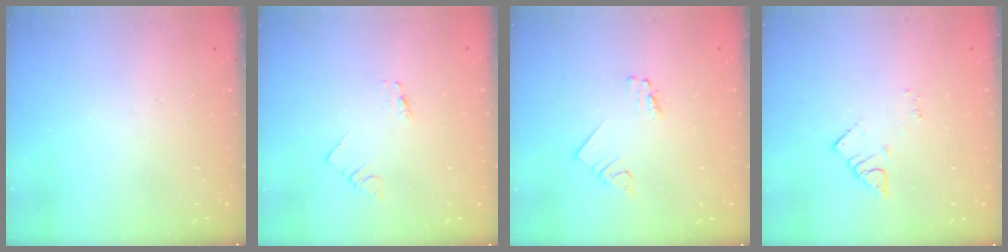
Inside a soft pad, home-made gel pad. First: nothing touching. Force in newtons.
{"total": 0.0}
{"total": 1.6, "press": 1.6, "slide": 0.2}
{"total": 2.5, "press": 2.5, "slide": 0.3}